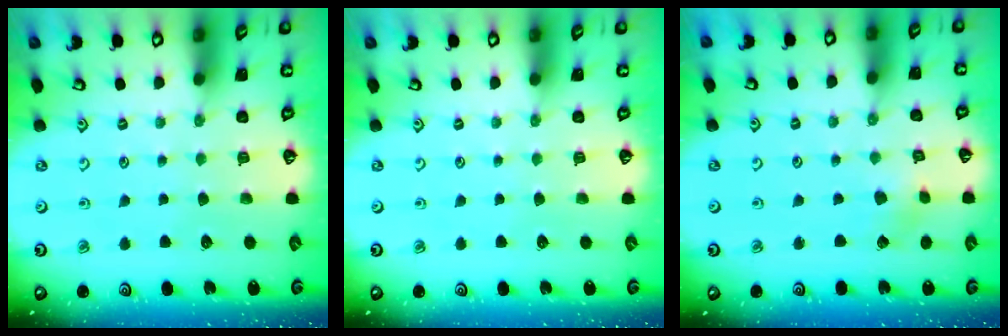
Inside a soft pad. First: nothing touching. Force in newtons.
{"total": 0.0}
{"total": 2.8, "press": 2.8, "slide": 0.1}